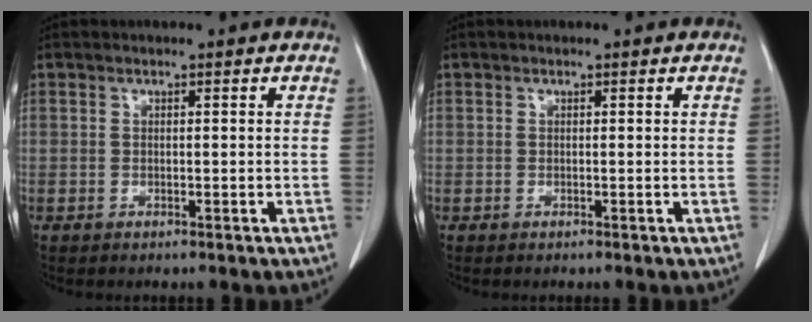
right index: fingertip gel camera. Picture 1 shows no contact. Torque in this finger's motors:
{"motor_torque": [-0.33, 0.08, -0.59, -0.12]}